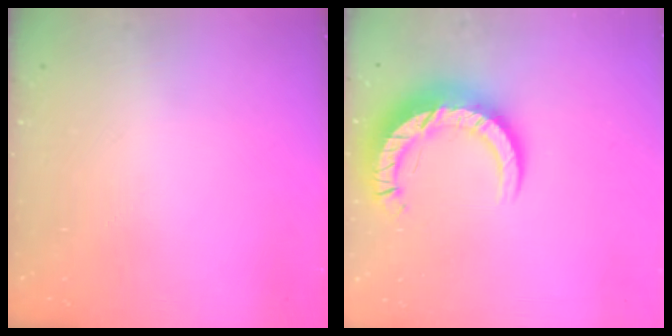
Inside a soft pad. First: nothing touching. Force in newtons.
{"total": 12.6, "press": 12.5, "slide": 1.3}